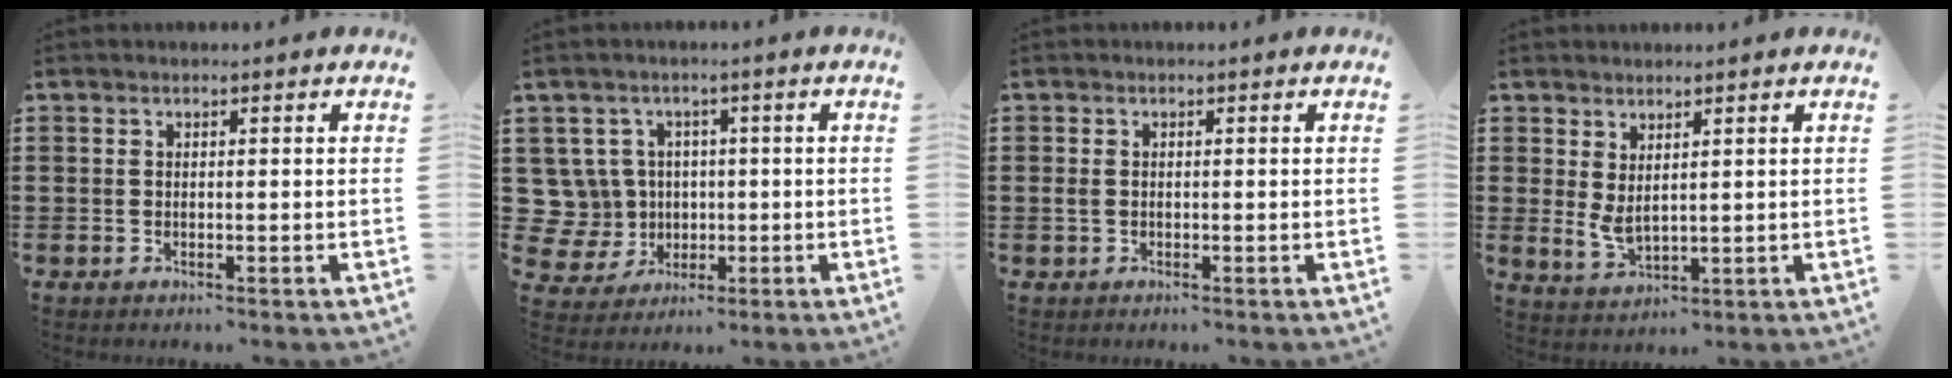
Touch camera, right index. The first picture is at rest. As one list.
[{"total": 7.1, "force": [0.6, 6.9, 1.7], "torque": [-0.094, 0.005, 0.012]}, {"total": 1.0, "force": [-0.2, 0.7, 0.7], "torque": [-0.016, 0.004, -0.005]}, {"total": 3.0, "force": [1.2, 1.3, 2.4], "torque": [-0.063, -0.006, 0.020]}]